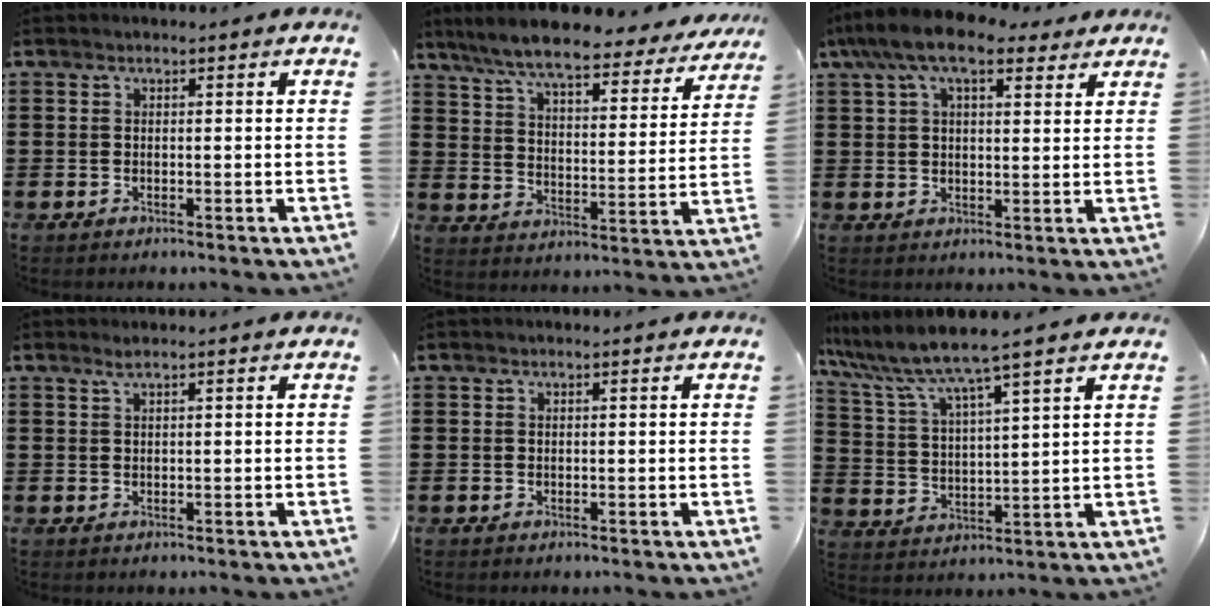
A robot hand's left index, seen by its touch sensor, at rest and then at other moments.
{"total": 8.7, "force": [7.7, 0.6, 3.9], "torque": [-0.108, -0.044, 0.132]}
{"total": 9.3, "force": [6.4, 3.5, 5.7], "torque": [-0.121, -0.001, 0.115]}
{"total": 1.1, "force": [0.6, -0.1, 0.9], "torque": [-0.017, -0.001, 0.012]}
{"total": 0.0}
{"total": 6.8, "force": [5.8, -0.3, 3.5], "torque": [-0.094, -0.036, 0.094]}